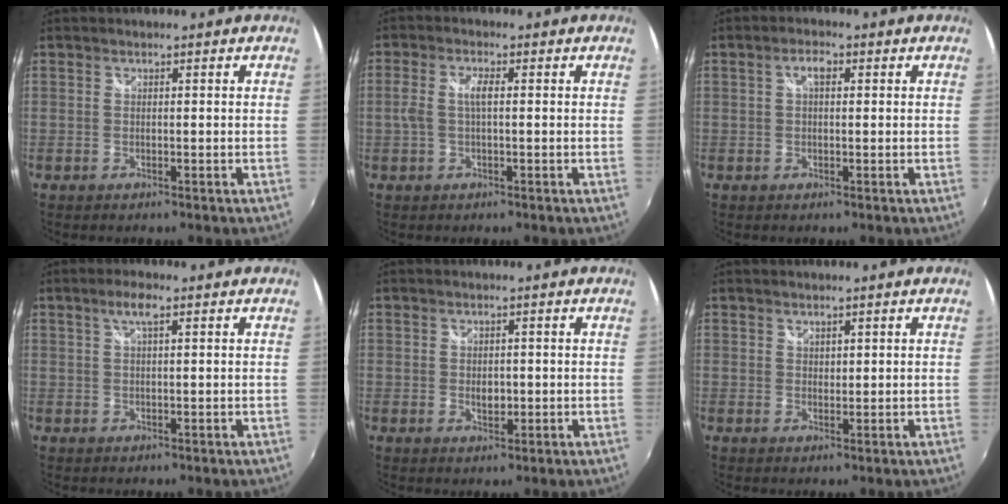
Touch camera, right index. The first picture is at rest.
{"total": 3.7, "force": [0.0, 1.0, 3.5], "torque": [-0.071, 0.004, 0.001]}
{"total": 2.4, "force": [0.5, 1.1, 2.1], "torque": [-0.038, 0.009, 0.007]}
{"total": 2.7, "force": [1.3, 0.5, 2.3], "torque": [-0.043, 0.007, 0.021]}
{"total": 2.4, "force": [-0.2, 1.7, 1.7], "torque": [-0.027, -0.003, -0.002]}
{"total": 1.2, "force": [1.0, 0.6, 0.2], "torque": [0.001, 0.001, 0.017]}